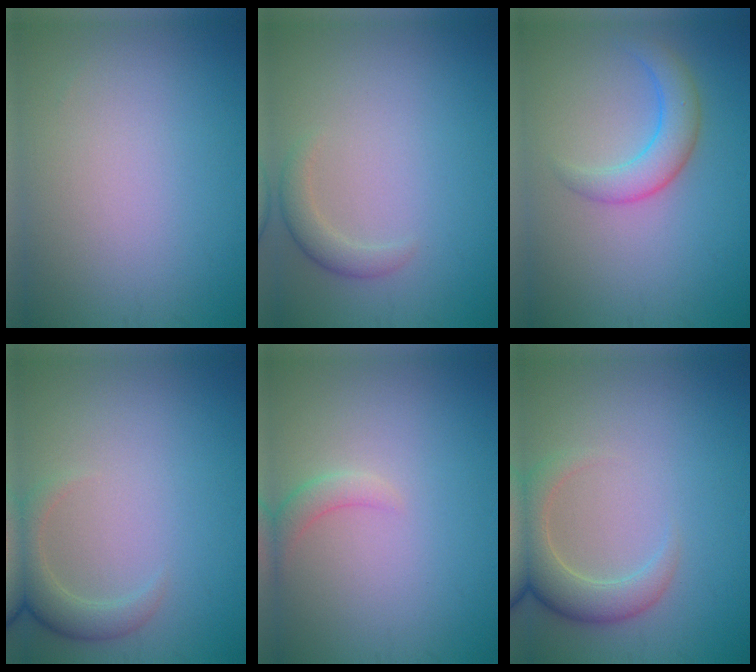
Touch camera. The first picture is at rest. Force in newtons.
{"total": 1.8, "press": 1.8, "slide": 0.0}
{"total": 3.4, "press": 3.4, "slide": 0.0}
{"total": 2.9, "press": 2.8, "slide": 0.3}
{"total": 1.6, "press": 1.5, "slide": 0.2}
{"total": 4.2, "press": 4.2, "slide": 0.5}